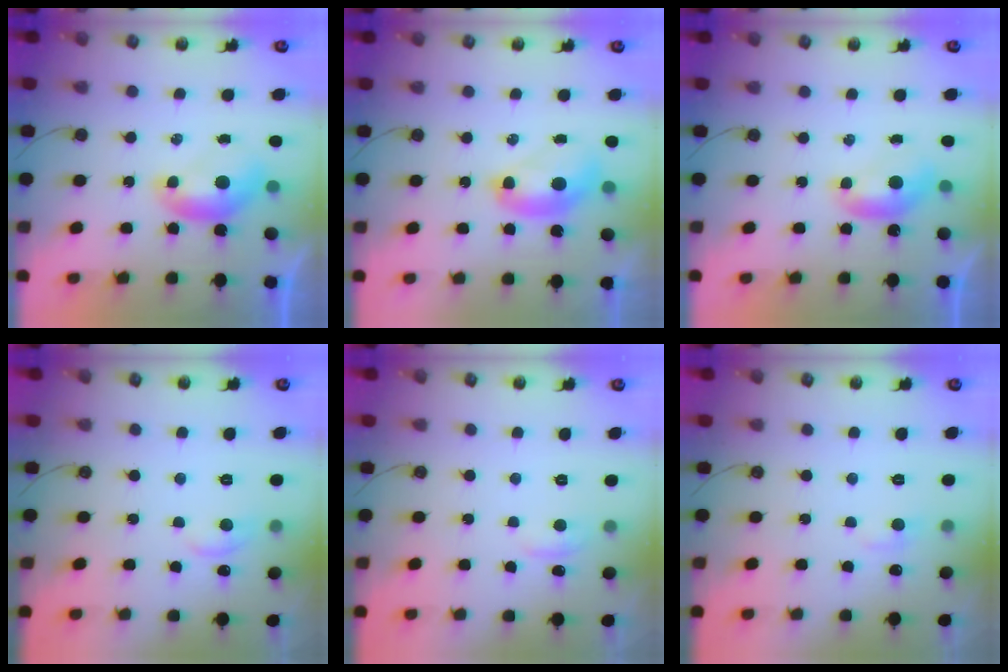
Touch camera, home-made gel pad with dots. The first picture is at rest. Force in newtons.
{"total": 2.7, "press": 2.7, "slide": 0.1}
{"total": 0.0}
{"total": 1.4, "press": 1.0, "slide": 1.0}
{"total": 0.8, "press": 0.2, "slide": 0.8}
{"total": 1.2, "press": 0.8, "slide": 0.8}